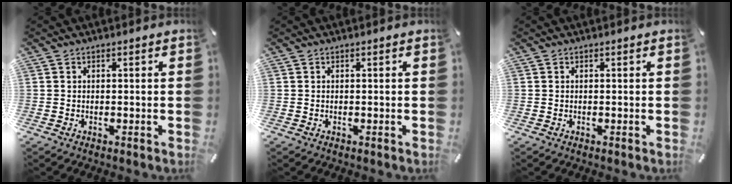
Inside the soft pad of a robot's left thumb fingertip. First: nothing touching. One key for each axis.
{"total": 0.0}
{"total": 0.0}